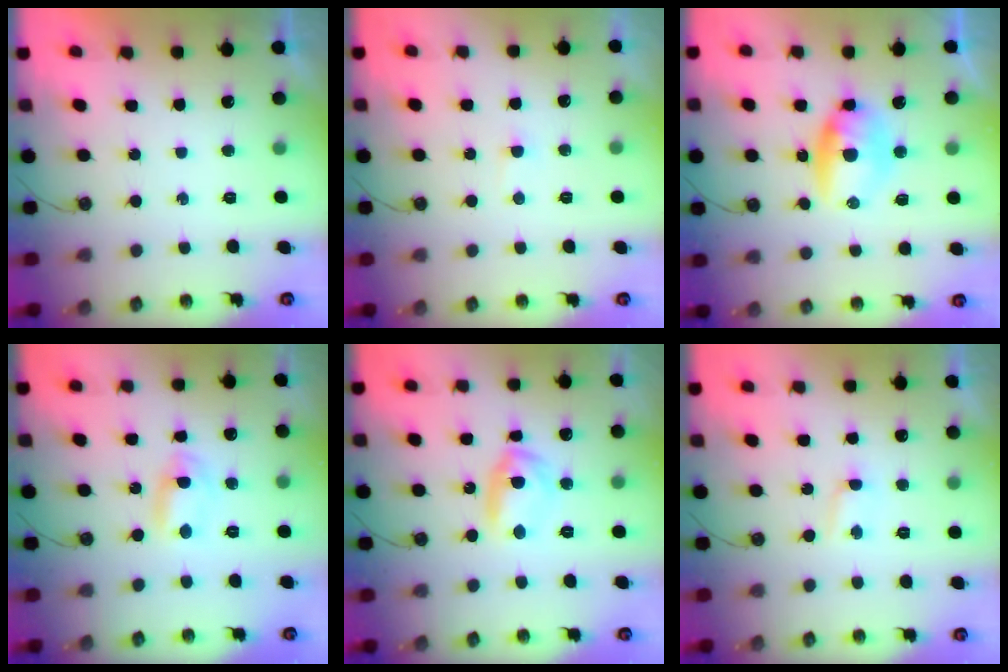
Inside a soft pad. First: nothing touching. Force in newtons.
{"total": 1.4, "press": 1.4, "slide": 0.3}
{"total": 12.4, "press": 9.1, "slide": 8.5}
{"total": 2.1, "press": 1.7, "slide": 1.2}
{"total": 9.8, "press": 9.7, "slide": 0.7}
{"total": 1.6, "press": 1.5, "slide": 0.2}